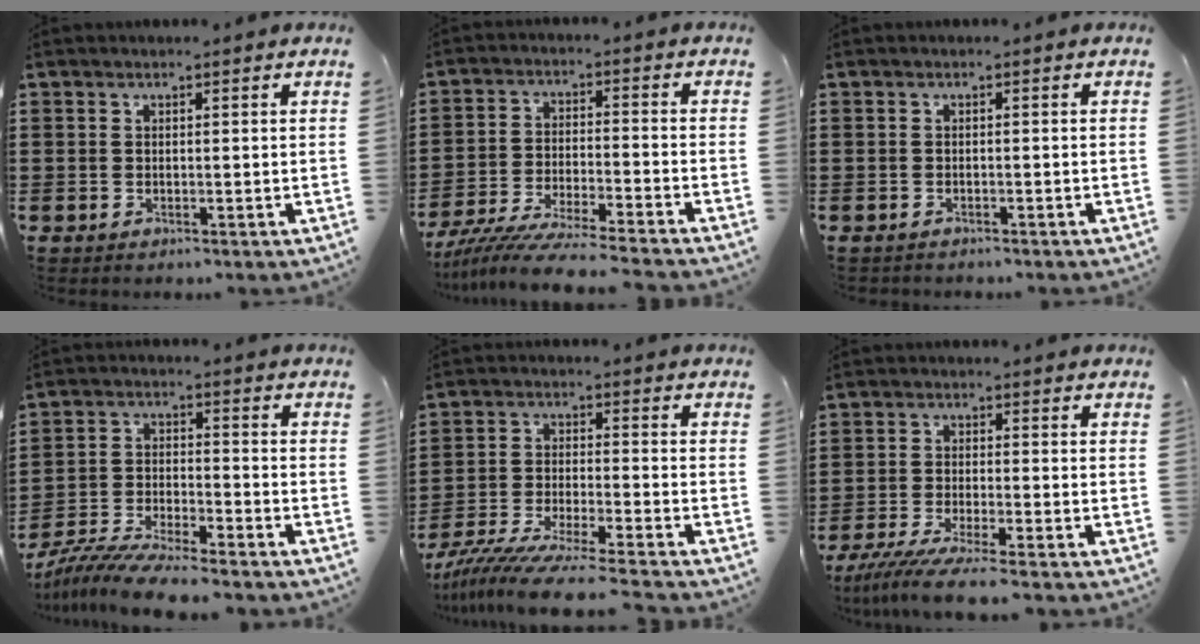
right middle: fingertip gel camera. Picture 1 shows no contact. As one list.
[{"total": 7.6, "force": [-7.2, -0.2, 2.5], "torque": [-0.055, -0.009, -0.143]}, {"total": 0.7, "force": [-0.7, 0.1, 0.0], "torque": [-0.002, 0.001, -0.015]}, {"total": 8.5, "force": [-8.1, 0.2, 2.6], "torque": [-0.055, 0.002, -0.160]}, {"total": 8.9, "force": [-8.2, -0.1, 3.5], "torque": [-0.075, -0.006, -0.162]}, {"total": 5.4, "force": [-4.8, -0.4, 2.5], "torque": [-0.068, -0.026, -0.096]}]